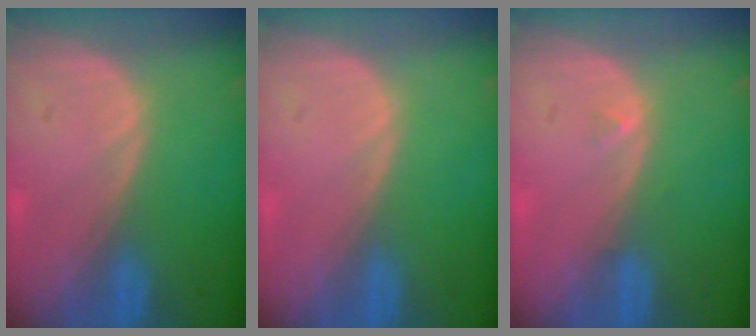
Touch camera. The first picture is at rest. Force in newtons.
{"total": 0.0}
{"total": 0.5, "press": 0.5, "slide": 0.2}